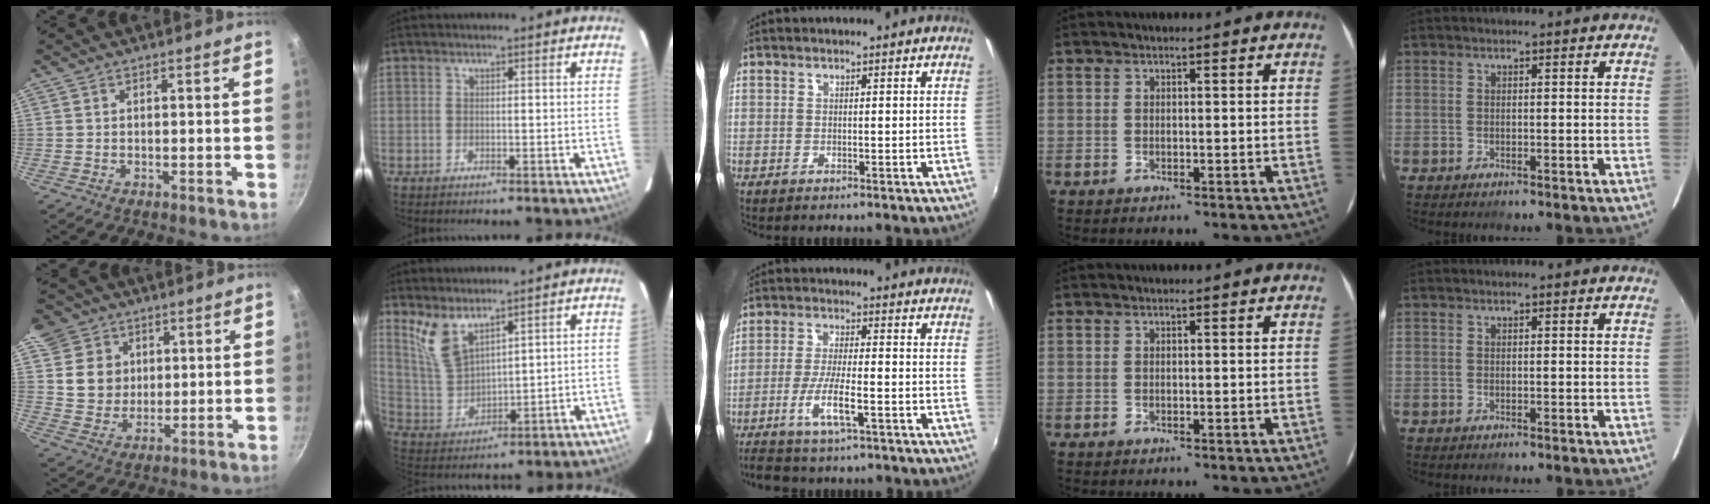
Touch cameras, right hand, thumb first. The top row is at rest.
{"thumb": {"total": 10.8, "force": [3.6, 9.6, 3.3], "torque": [-0.021, -0.007, 0.066]}, "index": {"total": 7.9, "force": [5.6, 3.0, 4.7], "torque": [-0.095, -0.004, 0.128]}, "middle": {"total": 7.3, "force": [-4.4, 1.2, 5.7], "torque": [-0.126, -0.006, -0.082]}}